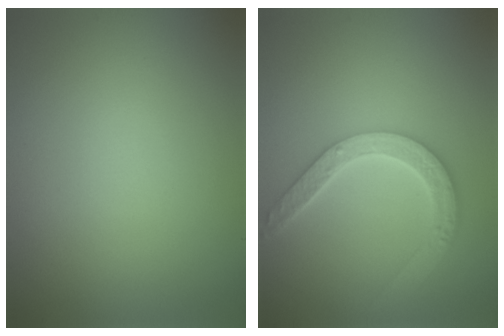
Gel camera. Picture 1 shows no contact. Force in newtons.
{"total": 4.5, "press": 3.8, "slide": 2.5}